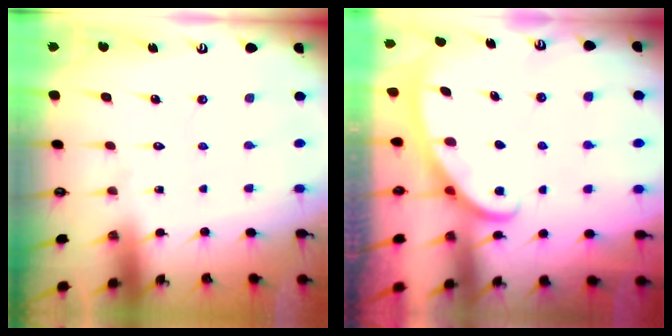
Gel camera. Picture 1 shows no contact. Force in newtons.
{"total": 2.8, "press": 2.8, "slide": 0.4}